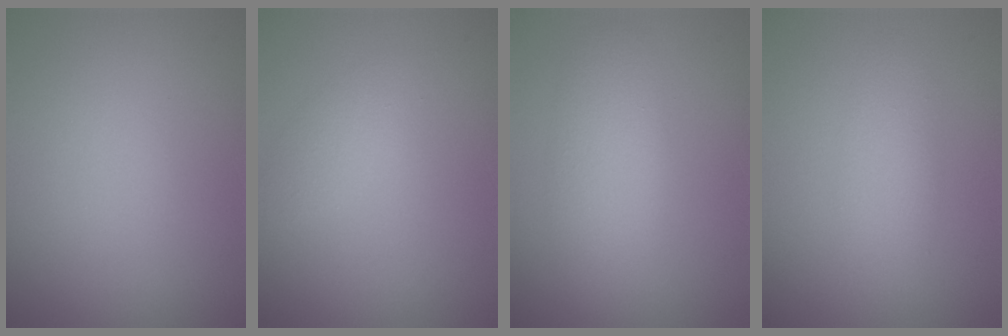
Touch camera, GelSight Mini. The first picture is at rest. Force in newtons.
{"total": 1.5, "press": 1.5, "slide": 0.0}
{"total": 3.8, "press": 3.8, "slide": 0.1}
{"total": 2.3, "press": 2.3, "slide": 0.1}